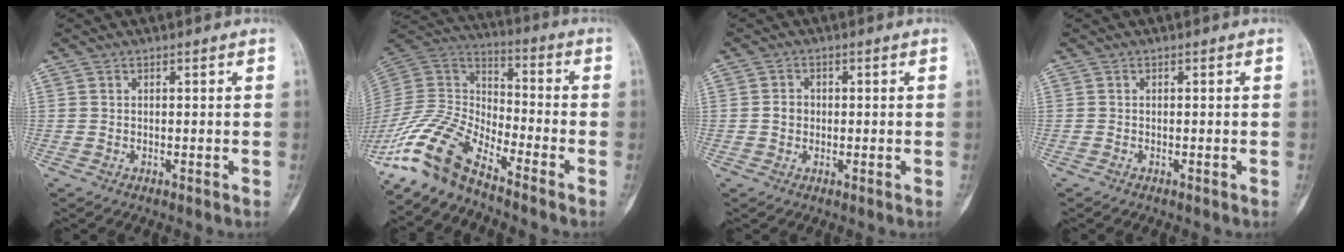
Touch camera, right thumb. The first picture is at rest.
{"total": 13.2, "force": [-10.6, 4.0, 6.8], "torque": [-0.141, 0.078, -0.220]}
{"total": 2.3, "force": [-0.2, 2.1, 1.1], "torque": [-0.009, 0.007, -0.006]}
{"total": 0.0}